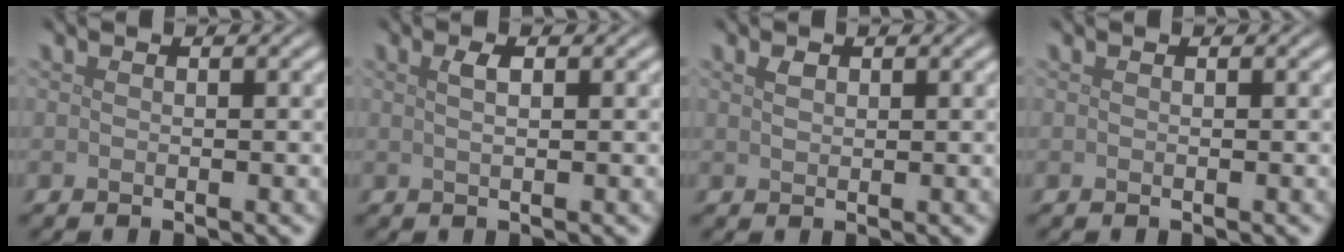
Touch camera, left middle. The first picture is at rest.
{"total": 1.4, "force": [0.5, 0.4, 1.2], "torque": [-0.022, 0.002, 0.008]}
{"total": 0.9, "force": [0.6, 0.6, 0.5], "torque": [-0.012, 0.000, 0.013]}
{"total": 0.0}